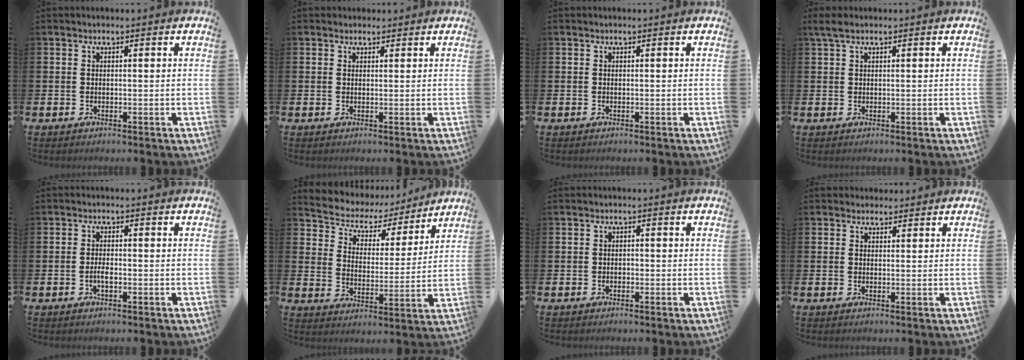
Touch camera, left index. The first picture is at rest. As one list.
[{"total": 1.1, "force": [1.0, 0.6, 0.0], "torque": [0.011, 0.001, 0.016]}, {"total": 0.0}, {"total": 1.8, "force": [1.2, 0.6, 1.1], "torque": [-0.019, 0.003, 0.020]}, {"total": 1.8, "force": [-0.5, 0.7, 1.6], "torque": [-0.026, 0.000, -0.011]}, {"total": 5.9, "force": [5.2, 2.6, 0.5], "torque": [-0.045, -0.040, 0.087]}, {"total": 0.8, "force": [-0.4, 0.7, 0.1], "torque": [-0.001, 0.002, -0.011]}, {"total": 1.7, "force": [1.5, 0.8, -0.1], "torque": [0.012, -0.001, 0.026]}]